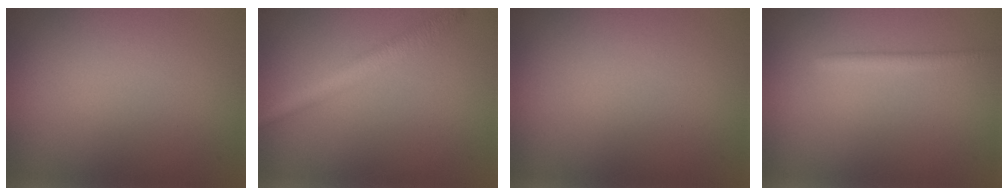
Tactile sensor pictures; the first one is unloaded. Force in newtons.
{"total": 2.7, "press": 2.7, "slide": 0.2}
{"total": 0.0}
{"total": 1.4, "press": 1.4, "slide": 0.2}